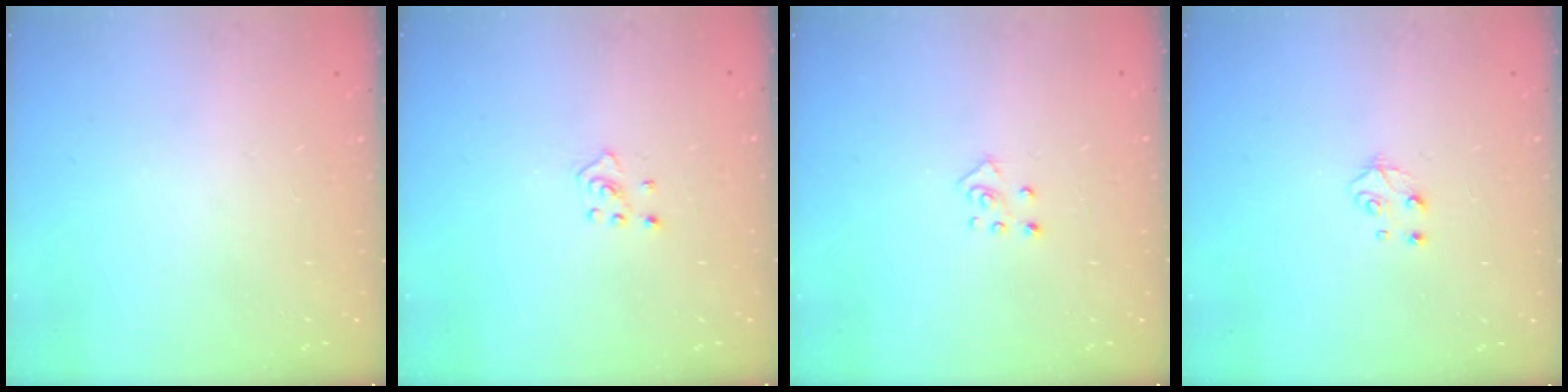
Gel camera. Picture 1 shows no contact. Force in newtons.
{"total": 2.4, "press": 2.4, "slide": 0.5}
{"total": 3.9, "press": 3.8, "slide": 0.3}
{"total": 4.9, "press": 4.8, "slide": 0.6}